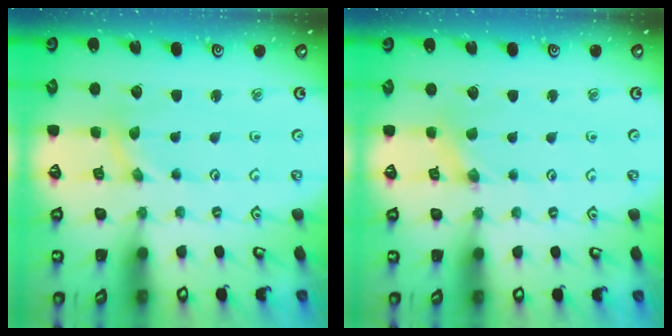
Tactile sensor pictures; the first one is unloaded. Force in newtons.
{"total": 0.0}